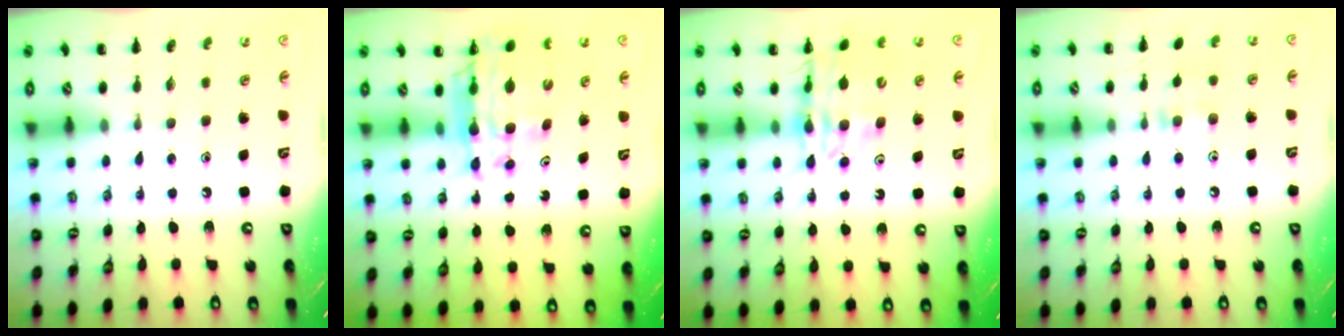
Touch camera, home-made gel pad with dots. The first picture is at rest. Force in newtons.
{"total": 12.6, "press": 12.1, "slide": 3.5}
{"total": 13.1, "press": 12.6, "slide": 3.4}
{"total": 6.8, "press": 6.6, "slide": 1.5}